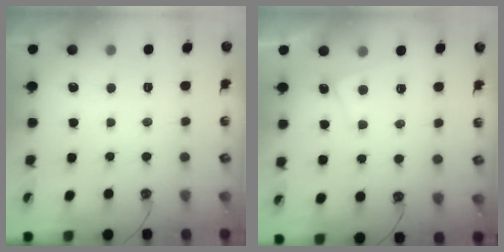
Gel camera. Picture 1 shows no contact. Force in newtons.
{"total": 3.6, "press": 3.6, "slide": 0.3}